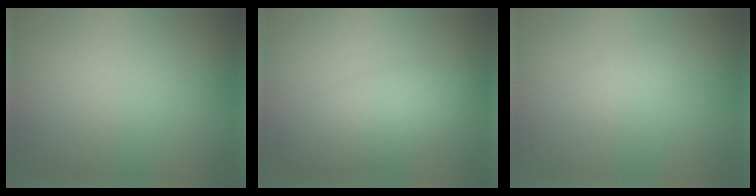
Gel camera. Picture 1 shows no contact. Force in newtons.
{"total": 5.0, "press": 5.0, "slide": 0.1}
{"total": 0.7, "press": 0.7, "slide": 0.0}